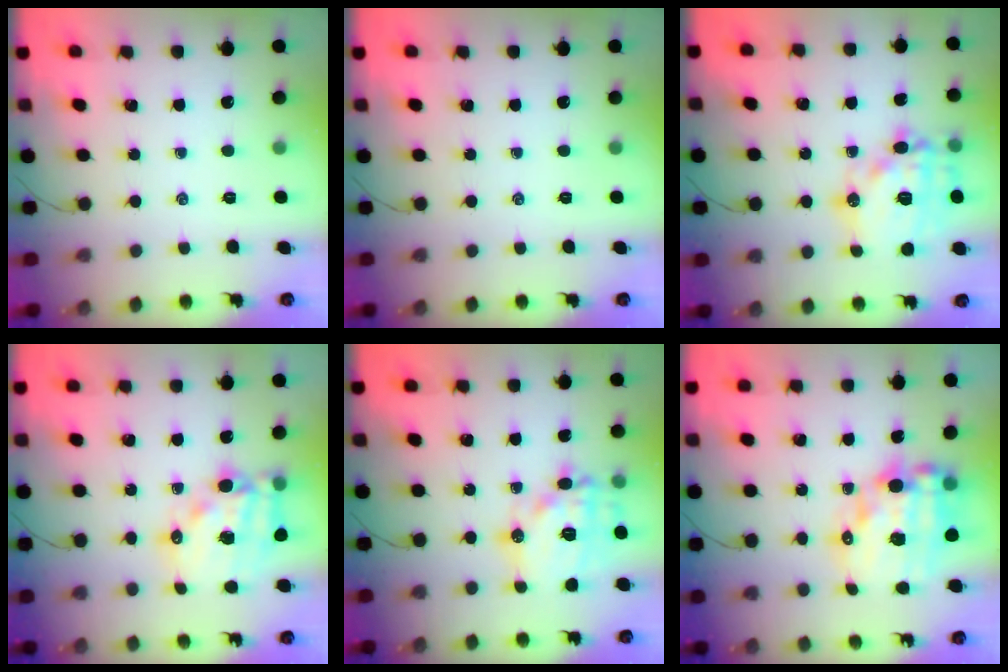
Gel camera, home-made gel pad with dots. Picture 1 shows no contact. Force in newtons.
{"total": 0.0}
{"total": 19.7, "press": 19.6, "slide": 2.6}
{"total": 16.5, "press": 16.1, "slide": 3.4}
{"total": 17.5, "press": 17.4, "slide": 1.7}
{"total": 18.9, "press": 18.5, "slide": 4.0}